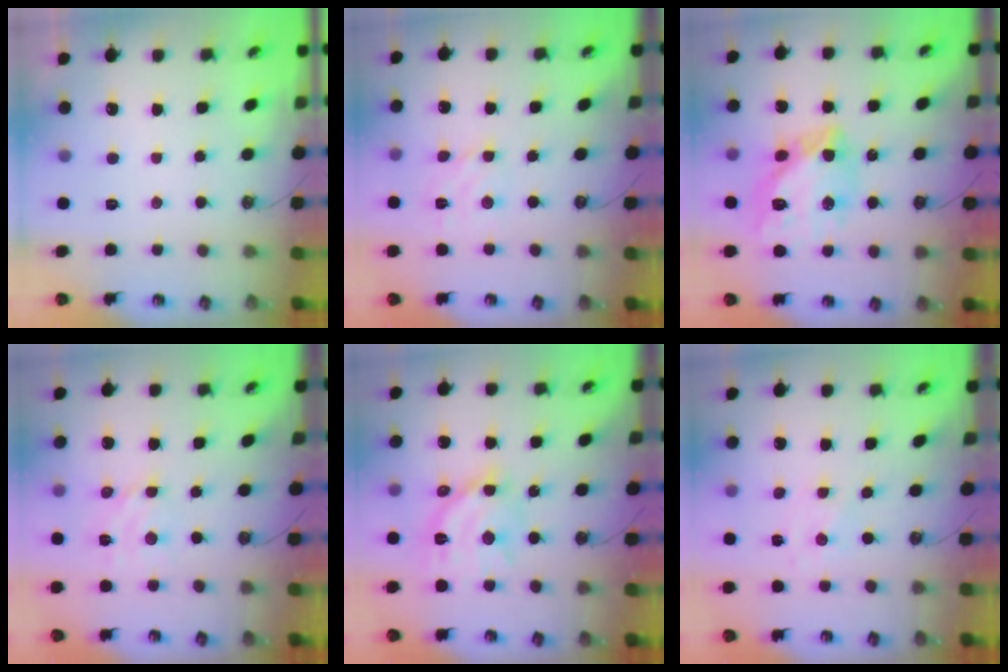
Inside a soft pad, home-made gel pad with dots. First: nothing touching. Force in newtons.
{"total": 3.4, "press": 3.4, "slide": 0.3}
{"total": 16.8, "press": 16.8, "slide": 1.6}
{"total": 6.0, "press": 6.0, "slide": 0.3}
{"total": 14.2, "press": 14.2, "slide": 1.1}
{"total": 0.0}